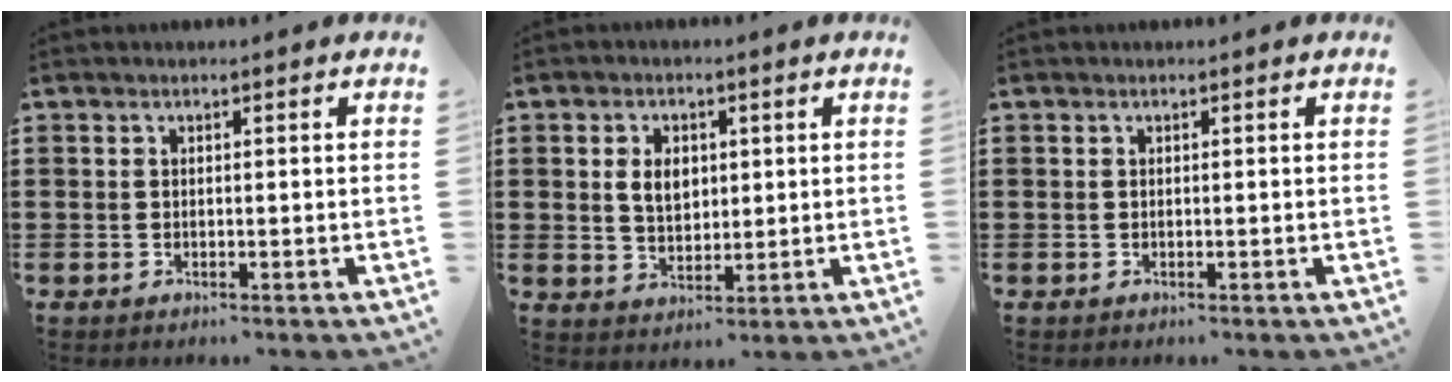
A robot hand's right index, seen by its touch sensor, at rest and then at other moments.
{"total": 4.6, "force": [0.9, 3.2, 3.2], "torque": [-0.064, 0.009, 0.012]}
{"total": 0.0}